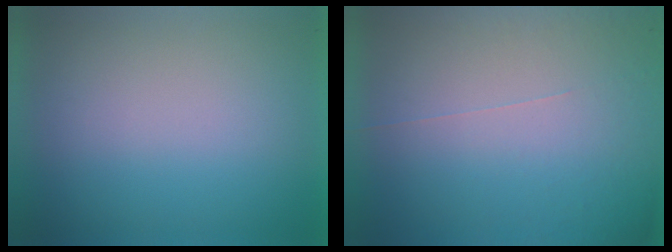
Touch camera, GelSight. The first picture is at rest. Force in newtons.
{"total": 5.6}